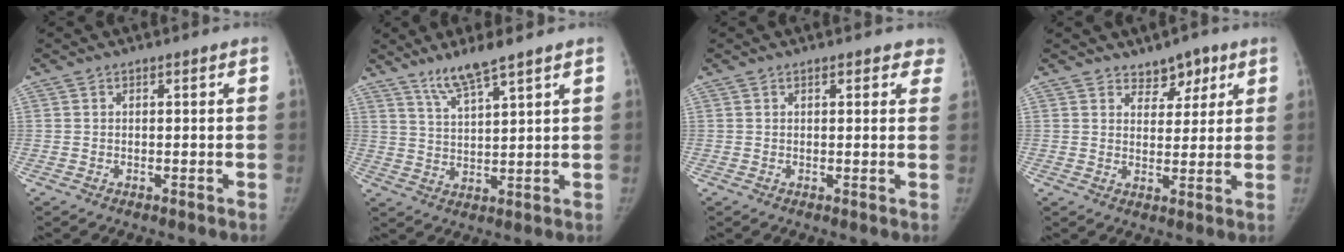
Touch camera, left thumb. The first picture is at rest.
{"total": 7.0, "force": [5.3, 0.4, 4.5], "torque": [-0.090, -0.032, 0.109]}
{"total": 3.9, "force": [3.0, 1.8, 1.8], "torque": [0.015, -0.005, 0.025]}
{"total": 4.9, "force": [3.3, 3.0, 1.9], "torque": [0.005, -0.020, 0.051]}